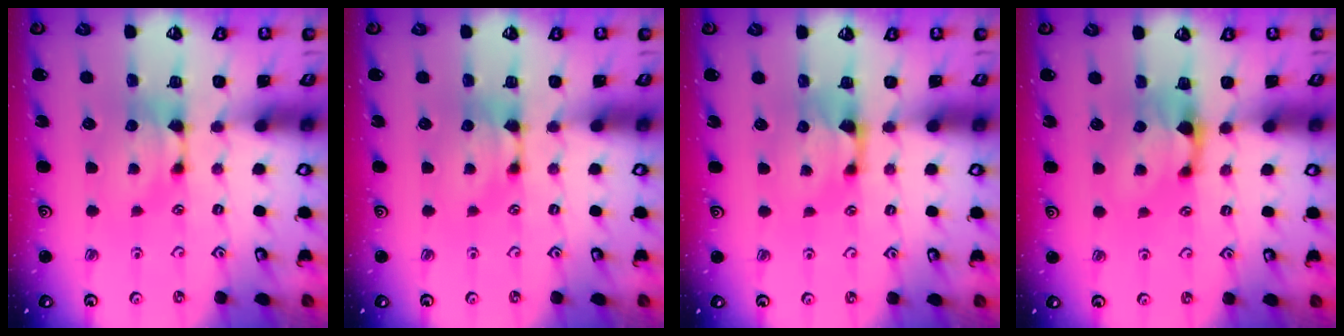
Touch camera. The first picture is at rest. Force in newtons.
{"total": 0.0}
{"total": 0.6, "press": 0.1, "slide": 0.6}
{"total": 1.2, "press": 0.4, "slide": 1.2}